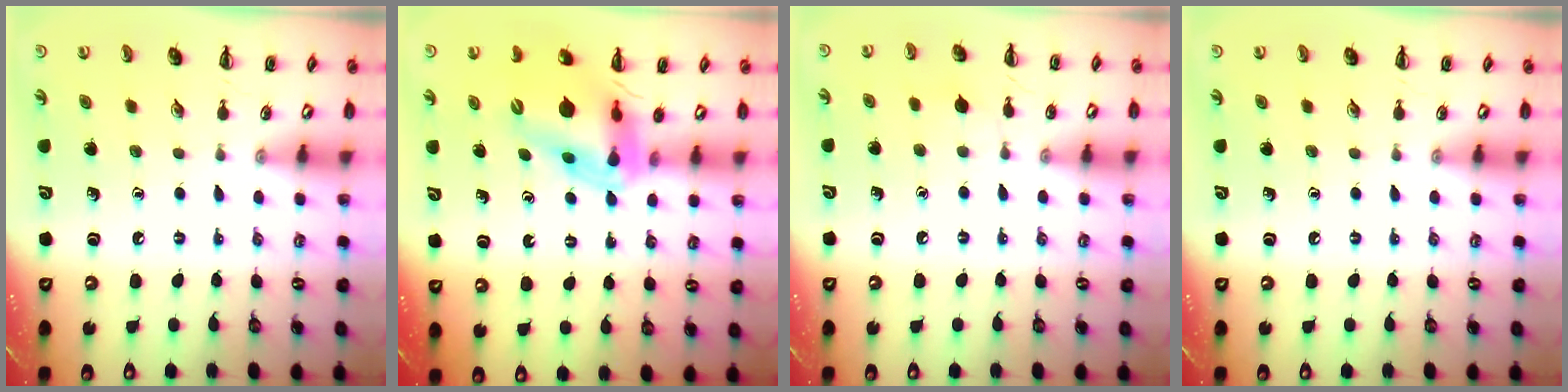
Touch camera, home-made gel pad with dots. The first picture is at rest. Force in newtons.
{"total": 12.8, "press": 12.2, "slide": 3.6}
{"total": 5.5, "press": 5.2, "slide": 1.7}
{"total": 0.0}